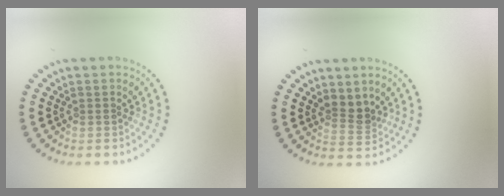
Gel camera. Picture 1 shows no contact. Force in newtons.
{"total": 2.4, "press": 1.8, "slide": 1.6}